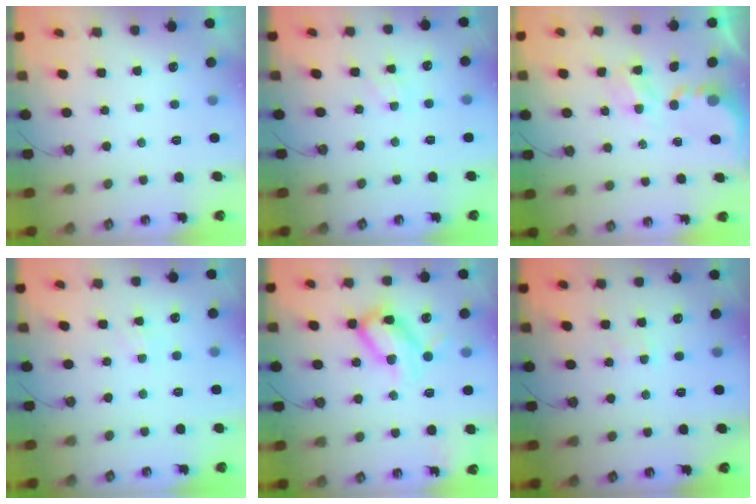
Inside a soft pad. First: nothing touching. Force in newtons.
{"total": 2.5, "press": 2.5, "slide": 0.1}
{"total": 4.0, "press": 4.0, "slide": 0.1}
{"total": 2.8, "press": 2.8, "slide": 0.5}
{"total": 17.9, "press": 17.8, "slide": 1.5}
{"total": 1.7, "press": 1.6, "slide": 0.3}